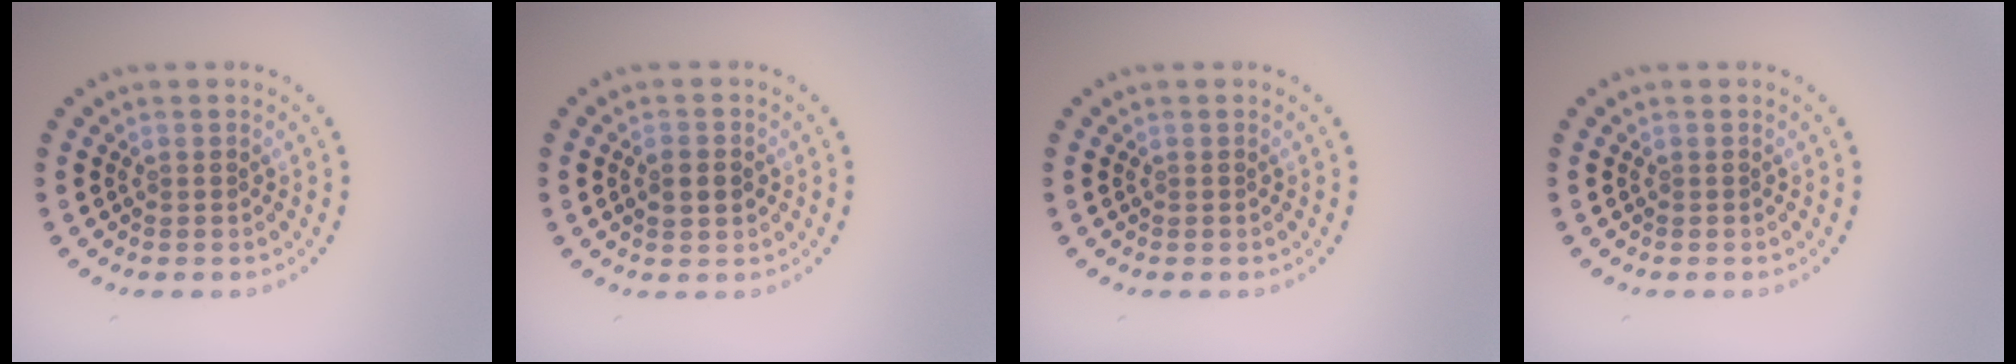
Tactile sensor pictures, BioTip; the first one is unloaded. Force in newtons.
{"total": 1.8, "press": 1.8, "slide": 0.0}
{"total": 0.0}
{"total": 0.0}